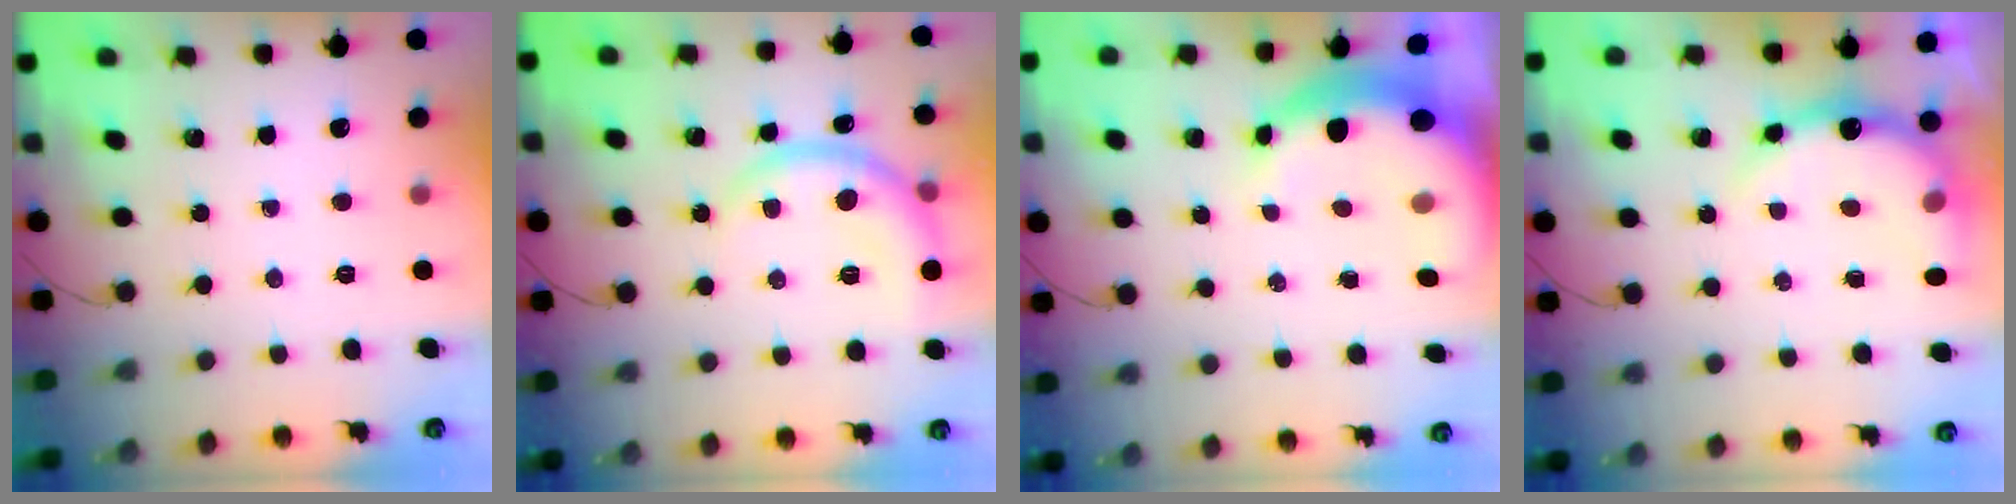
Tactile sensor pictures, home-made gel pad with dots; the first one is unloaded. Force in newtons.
{"total": 8.6, "press": 8.6, "slide": 0.5}
{"total": 8.4, "press": 8.2, "slide": 1.6}
{"total": 8.2, "press": 8.1, "slide": 1.2}